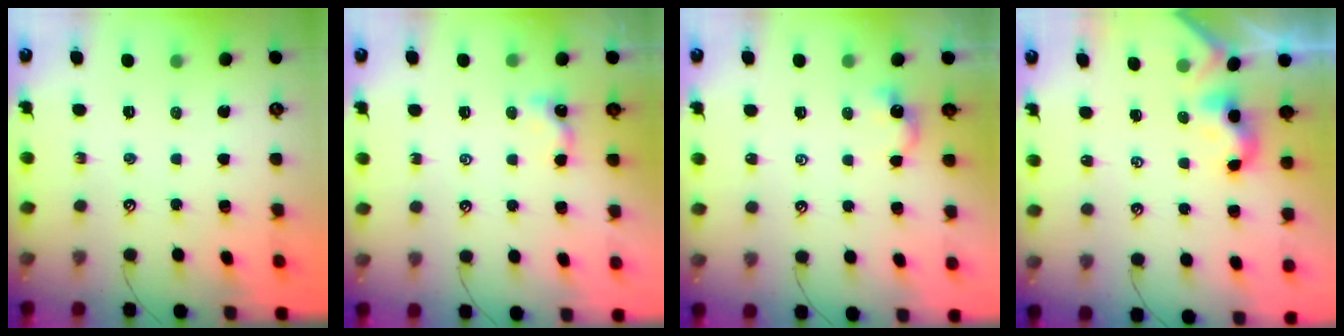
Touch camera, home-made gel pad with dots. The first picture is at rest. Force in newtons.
{"total": 1.4, "press": 1.4, "slide": 0.3}
{"total": 0.0}
{"total": 2.2, "press": 2.2, "slide": 0.2}